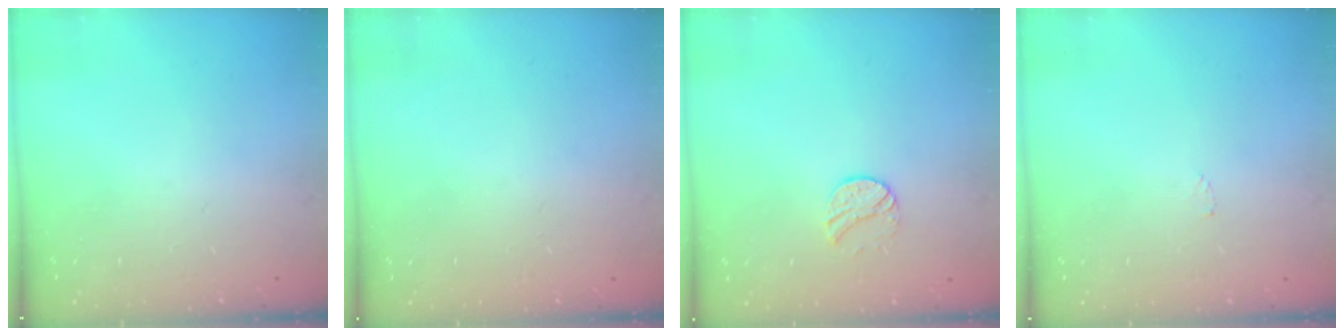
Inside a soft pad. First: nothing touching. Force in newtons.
{"total": 0.7, "press": 0.7, "slide": 0.1}
{"total": 8.0, "press": 8.0, "slide": 0.6}
{"total": 2.3, "press": 2.3, "slide": 0.2}